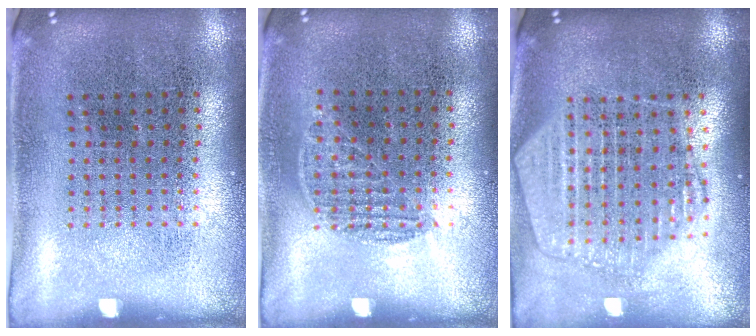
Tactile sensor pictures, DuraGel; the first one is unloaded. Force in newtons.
{"total": 0.8, "press": 0.6, "slide": 0.5}
{"total": 2.0, "press": 1.8, "slide": 0.8}